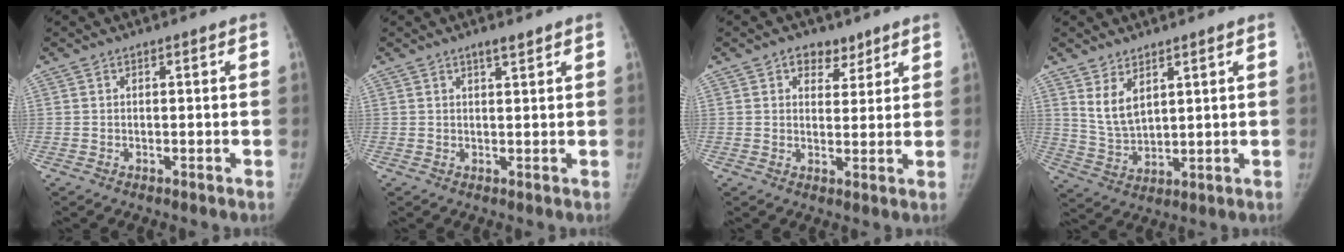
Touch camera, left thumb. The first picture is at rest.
{"total": 2.0, "force": [1.5, 0.4, 1.3], "torque": [-0.019, -0.009, 0.026]}
{"total": 4.6, "force": [2.9, 3.2, 1.6], "torque": [0.007, -0.014, 0.044]}
{"total": 6.2, "force": [3.5, 3.0, 4.2], "torque": [-0.070, -0.027, 0.080]}